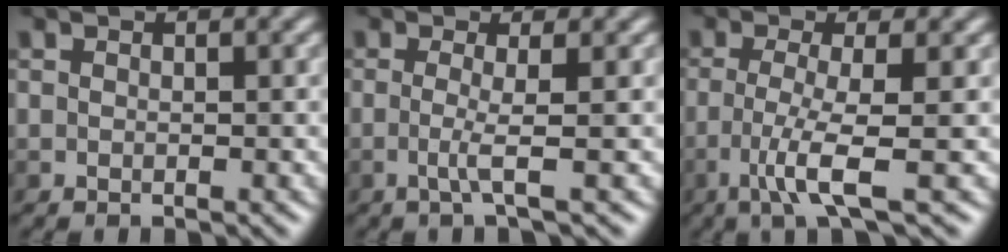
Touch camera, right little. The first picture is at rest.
{"total": 1.8, "force": [-0.5, -0.5, 1.7], "torque": [-0.042, -0.001, -0.009]}
{"total": 4.2, "force": [-1.7, 0.1, 3.8], "torque": [-0.081, -0.002, -0.034]}